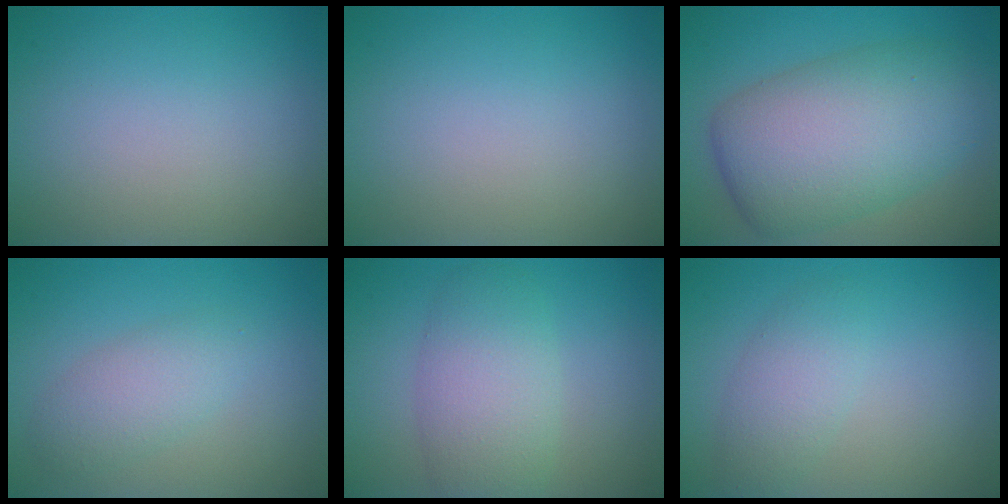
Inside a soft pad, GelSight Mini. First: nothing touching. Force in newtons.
{"total": 0.0}
{"total": 10.3, "press": 10.3, "slide": 0.2}
{"total": 2.9, "press": 2.9, "slide": 0.0}
{"total": 5.2, "press": 5.2, "slide": 0.1}
{"total": 2.7, "press": 2.7, "slide": 0.0}